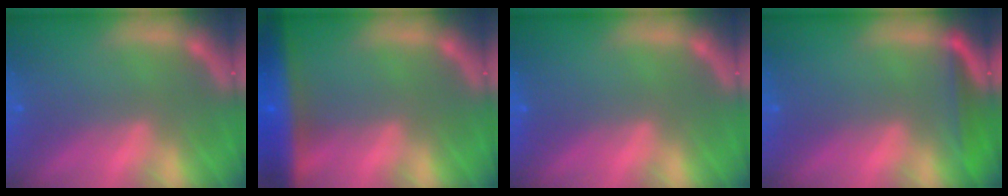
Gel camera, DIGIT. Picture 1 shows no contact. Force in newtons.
{"total": 8.0}
{"total": 0.0}
{"total": 3.0}